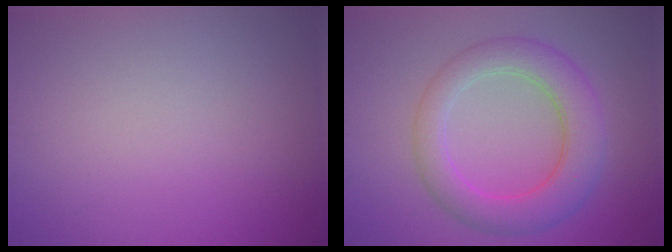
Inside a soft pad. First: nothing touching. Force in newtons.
{"total": 5.9, "press": 5.9, "slide": 0.2}